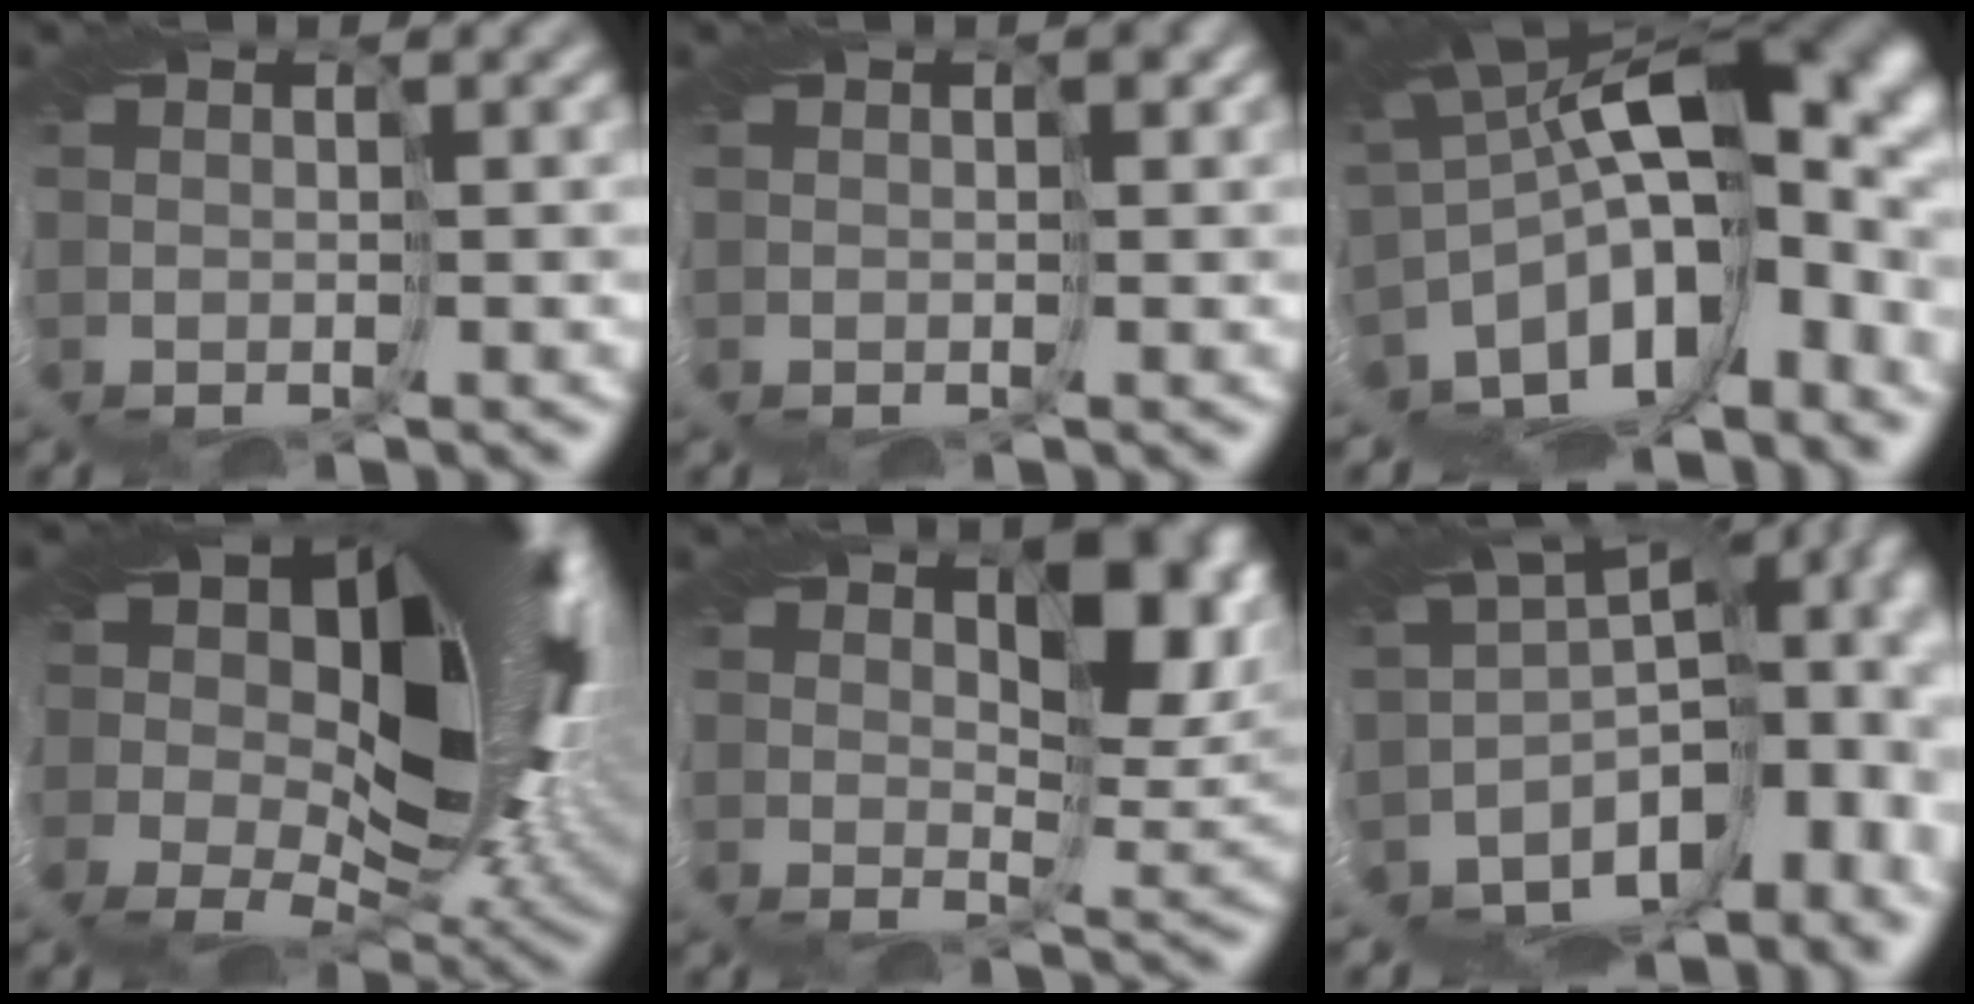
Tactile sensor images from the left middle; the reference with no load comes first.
{"total": 1.3, "force": [0.4, 0.8, 0.9], "torque": [-0.009, 0.003, 0.002]}
{"total": 16.8, "force": [-5.2, 8.0, 13.8], "torque": [-0.175, -0.019, -0.081]}
{"total": 20.0, "force": [5.4, 10.8, 15.9], "torque": [-0.253, 0.033, 0.081]}
{"total": 6.9, "force": [2.3, 3.7, 5.3], "torque": [-0.073, -0.005, 0.036]}
{"total": 13.7, "force": [-6.5, 7.6, 9.3], "torque": [-0.137, -0.024, -0.101]}